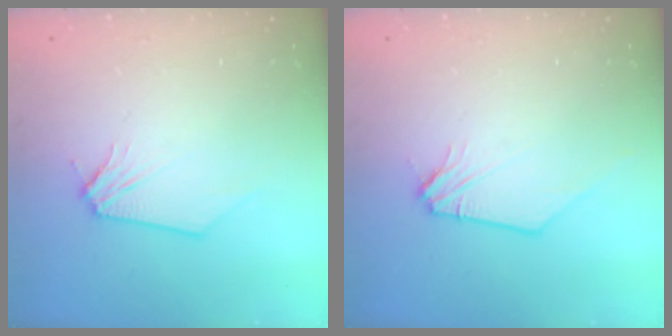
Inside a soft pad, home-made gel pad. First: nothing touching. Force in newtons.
{"total": 1.2, "press": 1.2, "slide": 0.1}